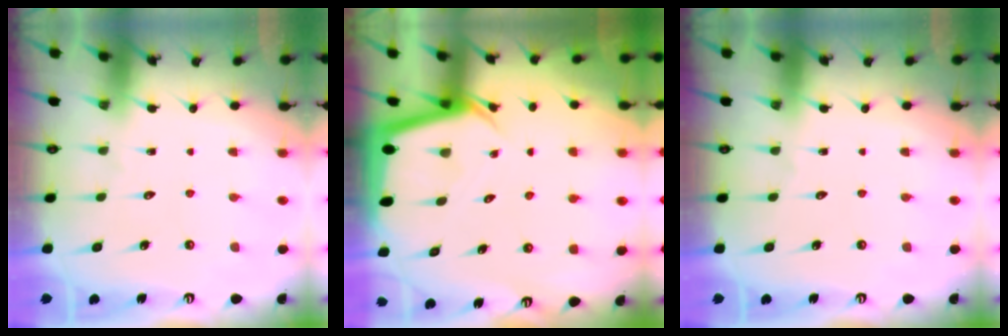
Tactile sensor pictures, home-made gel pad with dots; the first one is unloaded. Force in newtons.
{"total": 3.5, "press": 3.5, "slide": 0.4}
{"total": 0.0}